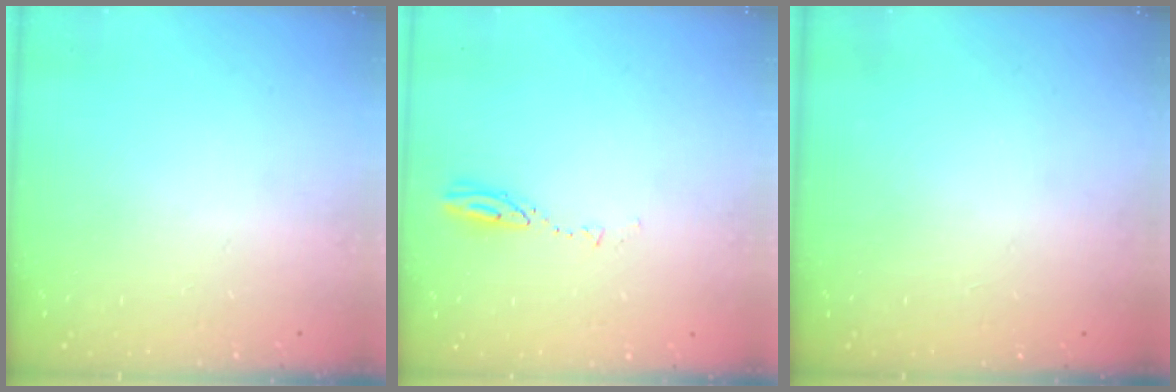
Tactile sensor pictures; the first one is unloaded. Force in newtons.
{"total": 3.2, "press": 3.2, "slide": 0.3}
{"total": 0.0}